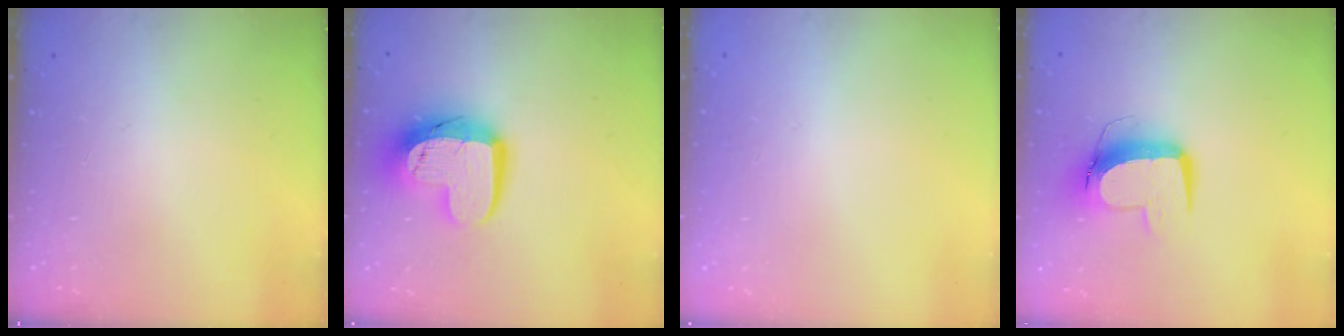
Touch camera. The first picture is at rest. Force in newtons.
{"total": 14.3, "press": 14.3, "slide": 1.2}
{"total": 0.6, "press": 0.6, "slide": 0.1}
{"total": 11.7, "press": 11.6, "slide": 1.2}